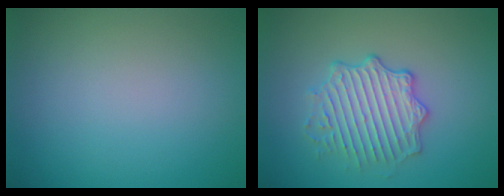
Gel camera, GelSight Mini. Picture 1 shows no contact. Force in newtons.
{"total": 4.2, "press": 3.8, "slide": 1.8}